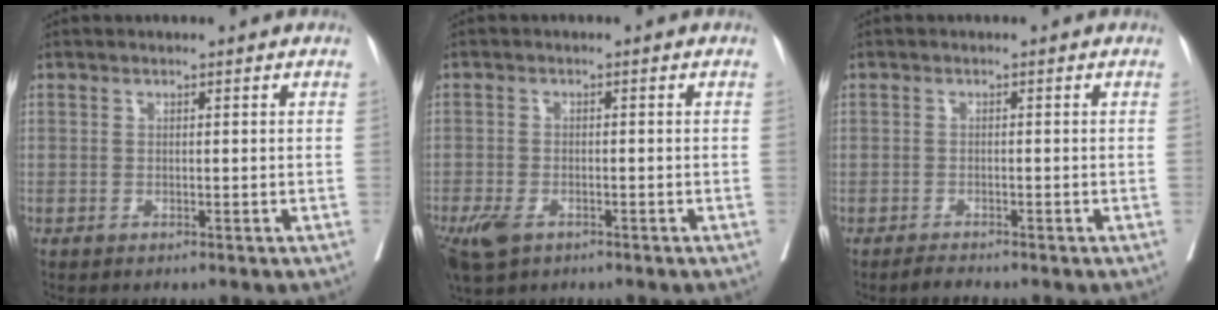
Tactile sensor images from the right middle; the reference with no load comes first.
{"total": 6.0, "force": [-3.6, 3.2, 3.5], "torque": [-0.071, -0.009, -0.061]}
{"total": 1.2, "force": [-1.2, 0.1, 0.2], "torque": [-0.012, -0.006, -0.019]}